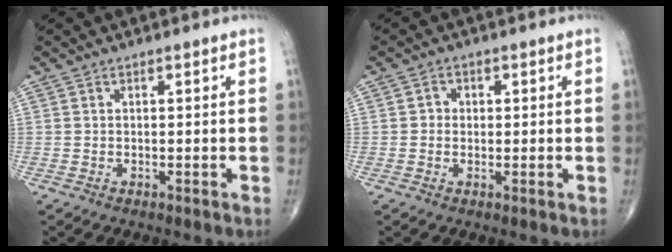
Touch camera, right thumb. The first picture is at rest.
{"total": 1.9, "force": [0.1, 1.8, 0.7], "torque": [0.001, 0.004, -0.002]}